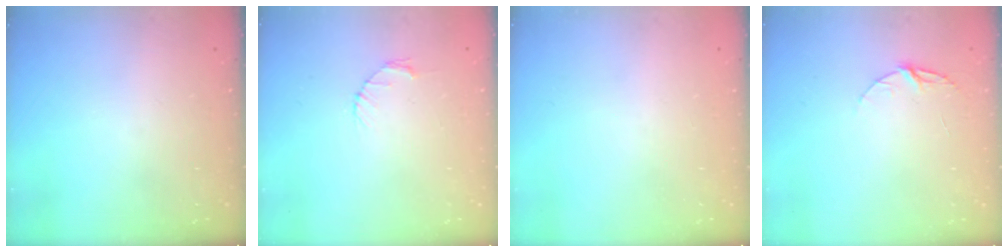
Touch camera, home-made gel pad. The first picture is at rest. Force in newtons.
{"total": 2.7, "press": 2.7, "slide": 0.4}
{"total": 0.0}
{"total": 5.3, "press": 5.3, "slide": 0.5}